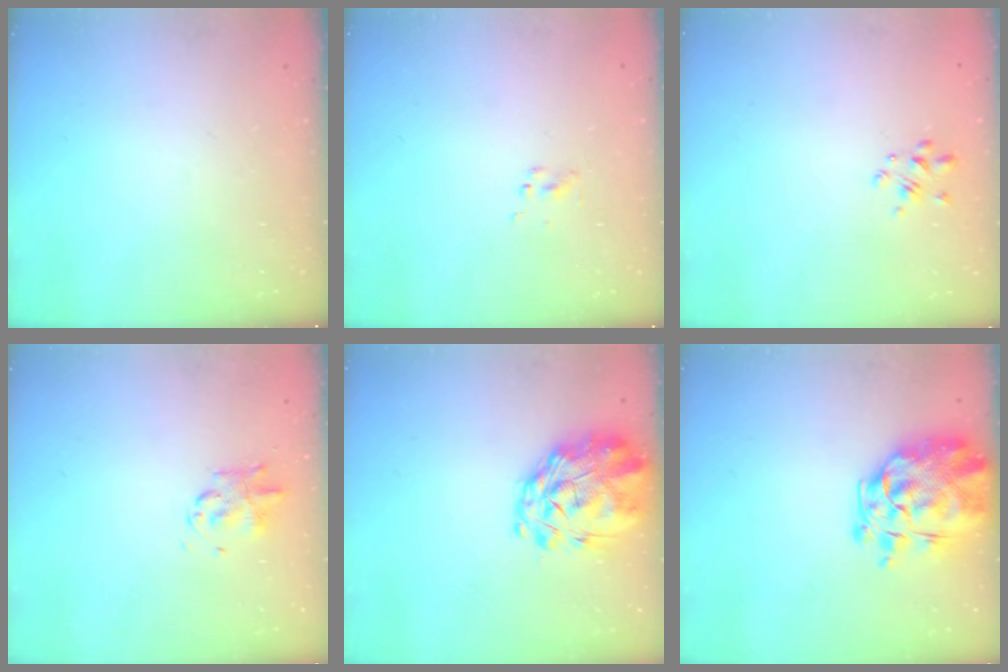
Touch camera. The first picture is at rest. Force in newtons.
{"total": 1.5, "press": 1.5, "slide": 0.1}
{"total": 2.7, "press": 2.4, "slide": 1.2}
{"total": 2.9, "press": 2.9, "slide": 0.7}
{"total": 3.2, "press": 2.7, "slide": 1.8}
{"total": 10.9, "press": 10.3, "slide": 3.6}